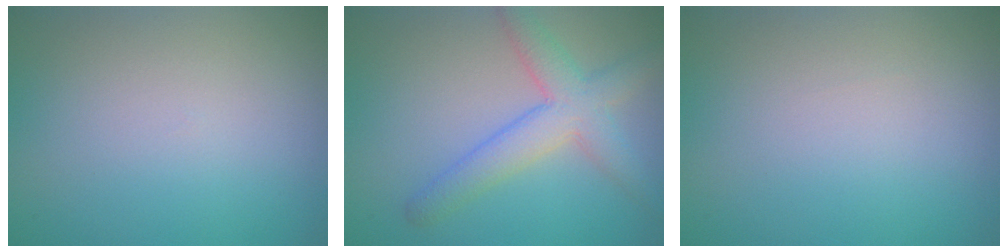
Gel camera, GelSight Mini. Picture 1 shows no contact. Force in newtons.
{"total": 4.5, "press": 4.5, "slide": 0.2}
{"total": 0.0}